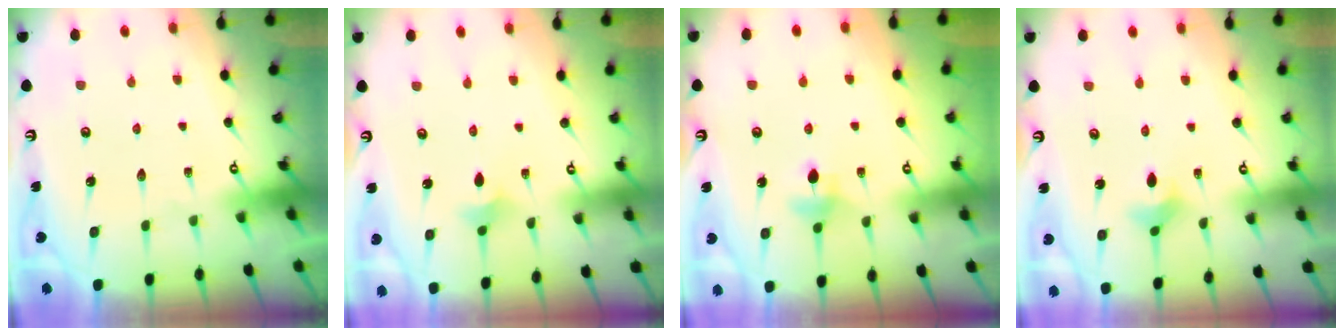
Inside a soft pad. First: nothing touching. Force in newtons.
{"total": 3.7, "press": 3.6, "slide": 0.8}
{"total": 5.7, "press": 5.6, "slide": 1.0}
{"total": 2.9, "press": 2.9, "slide": 0.4}